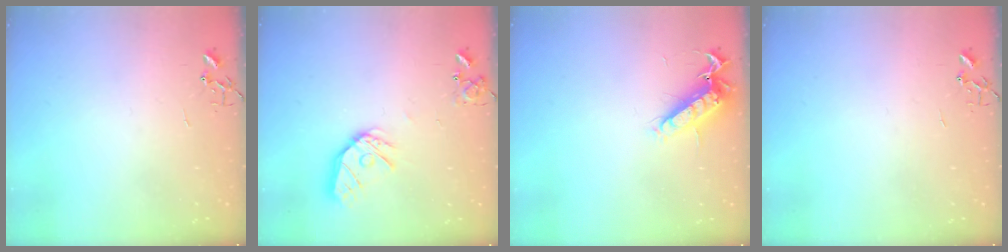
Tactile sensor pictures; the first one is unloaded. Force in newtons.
{"total": 14.1, "press": 14.0, "slide": 1.7}
{"total": 12.9, "press": 12.8, "slide": 1.4}
{"total": 0.0}